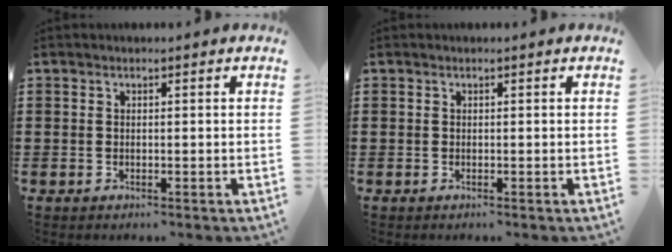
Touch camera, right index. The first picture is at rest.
{"total": 0.0}